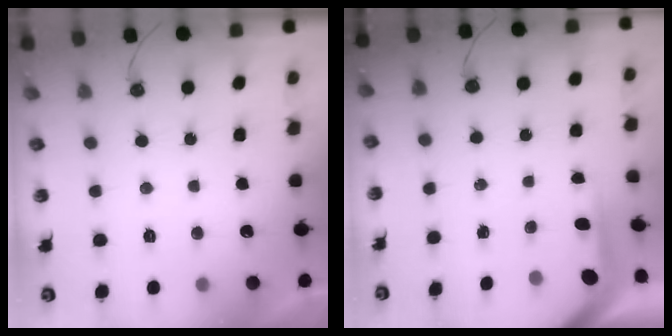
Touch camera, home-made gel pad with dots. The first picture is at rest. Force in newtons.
{"total": 3.9, "press": 3.9, "slide": 0.4}